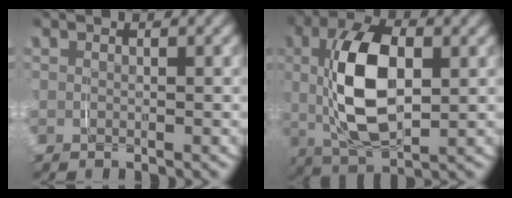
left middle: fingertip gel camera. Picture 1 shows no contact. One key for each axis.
{"total": 9.9, "fx": 1.0, "fy": 5.2, "fz": 8.4, "tx": -0.184, "ty": -0.004, "tz": 0.021}